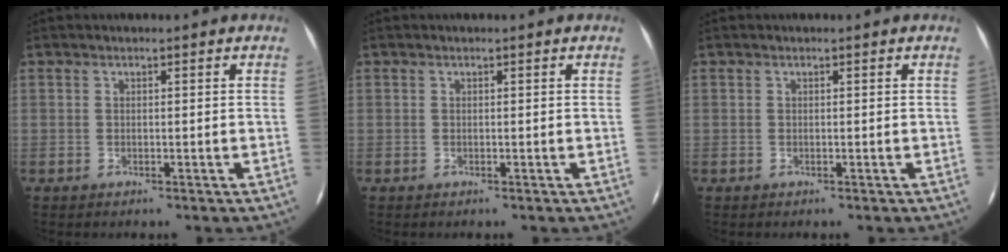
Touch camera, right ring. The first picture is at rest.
{"total": 0.0}
{"total": 0.0}